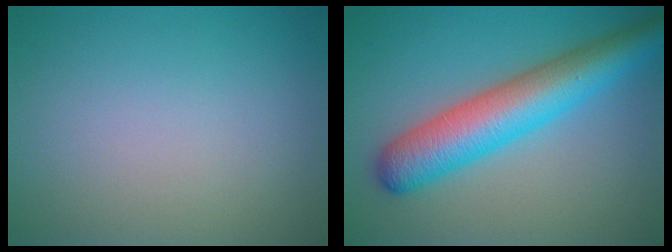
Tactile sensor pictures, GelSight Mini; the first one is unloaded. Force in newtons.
{"total": 7.8, "press": 7.8, "slide": 0.3}